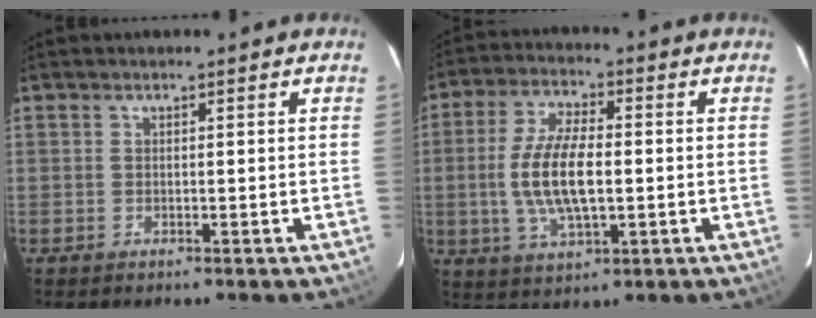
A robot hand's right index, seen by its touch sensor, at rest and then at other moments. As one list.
[{"total": 11.4, "force": [-0.9, 4.5, 10.4], "torque": [-0.214, 0.002, -0.014]}]